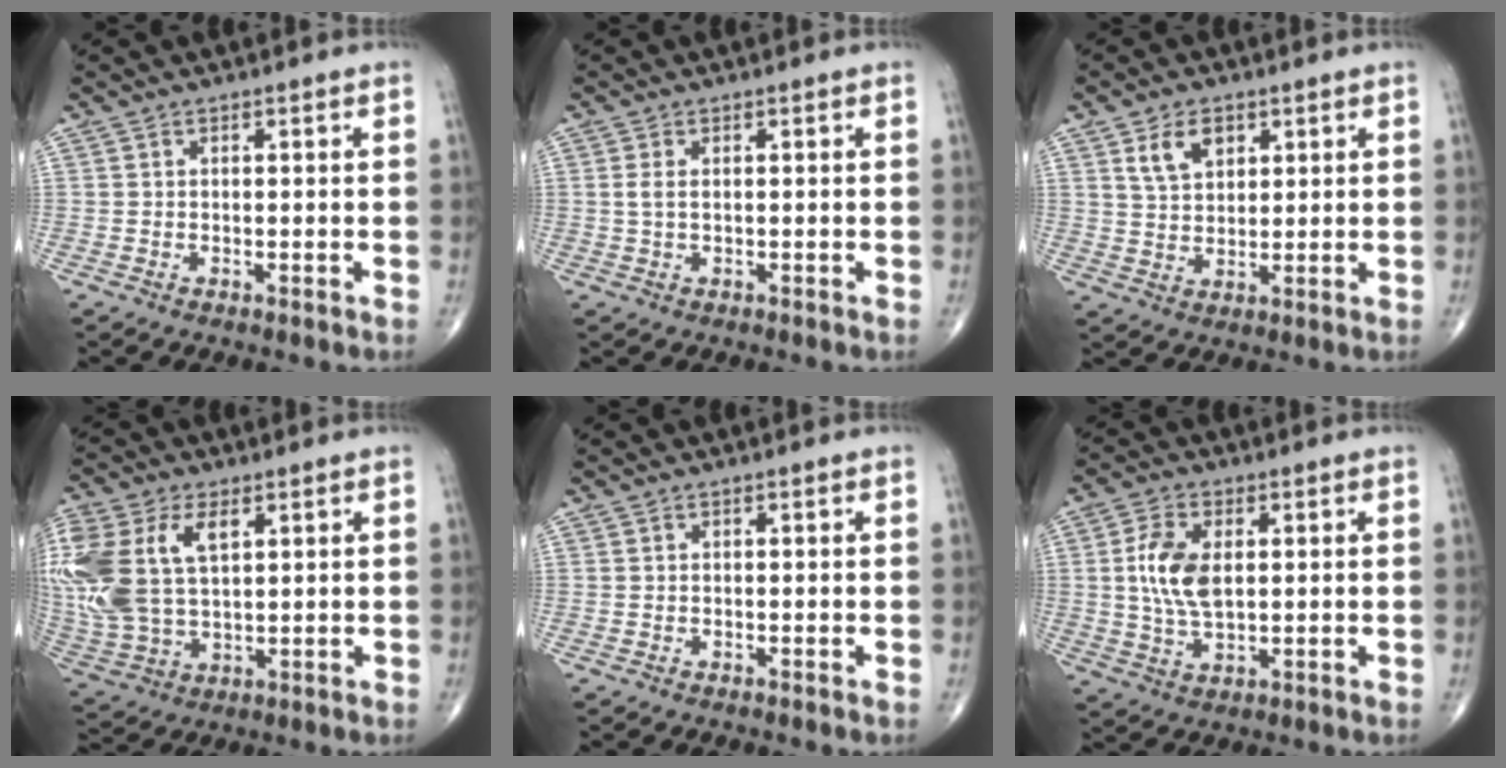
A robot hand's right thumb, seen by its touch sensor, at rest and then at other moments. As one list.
[{"total": 2.0, "force": [0.4, 1.1, 1.7], "torque": [-0.042, 0.004, 0.009]}, {"total": 6.5, "force": [3.1, 4.1, 3.9], "torque": [-0.053, -0.016, 0.059]}, {"total": 20.9, "force": [5.7, 12.5, 15.8], "torque": [-0.384, 0.008, 0.112]}, {"total": 0.0}, {"total": 9.1, "force": [1.3, 5.0, 7.5], "torque": [-0.151, -0.005, 0.028]}]